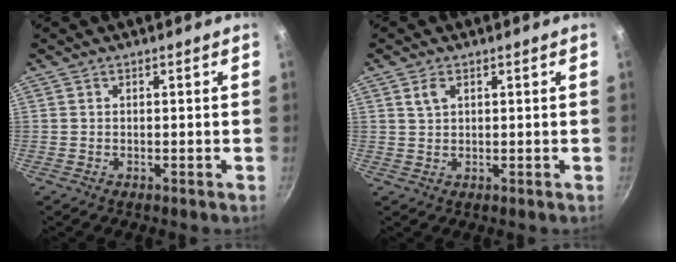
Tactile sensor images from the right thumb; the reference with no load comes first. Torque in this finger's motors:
{"motor_torque": [-0.42, 0.41, -0.15, 0.15, 0.08]}